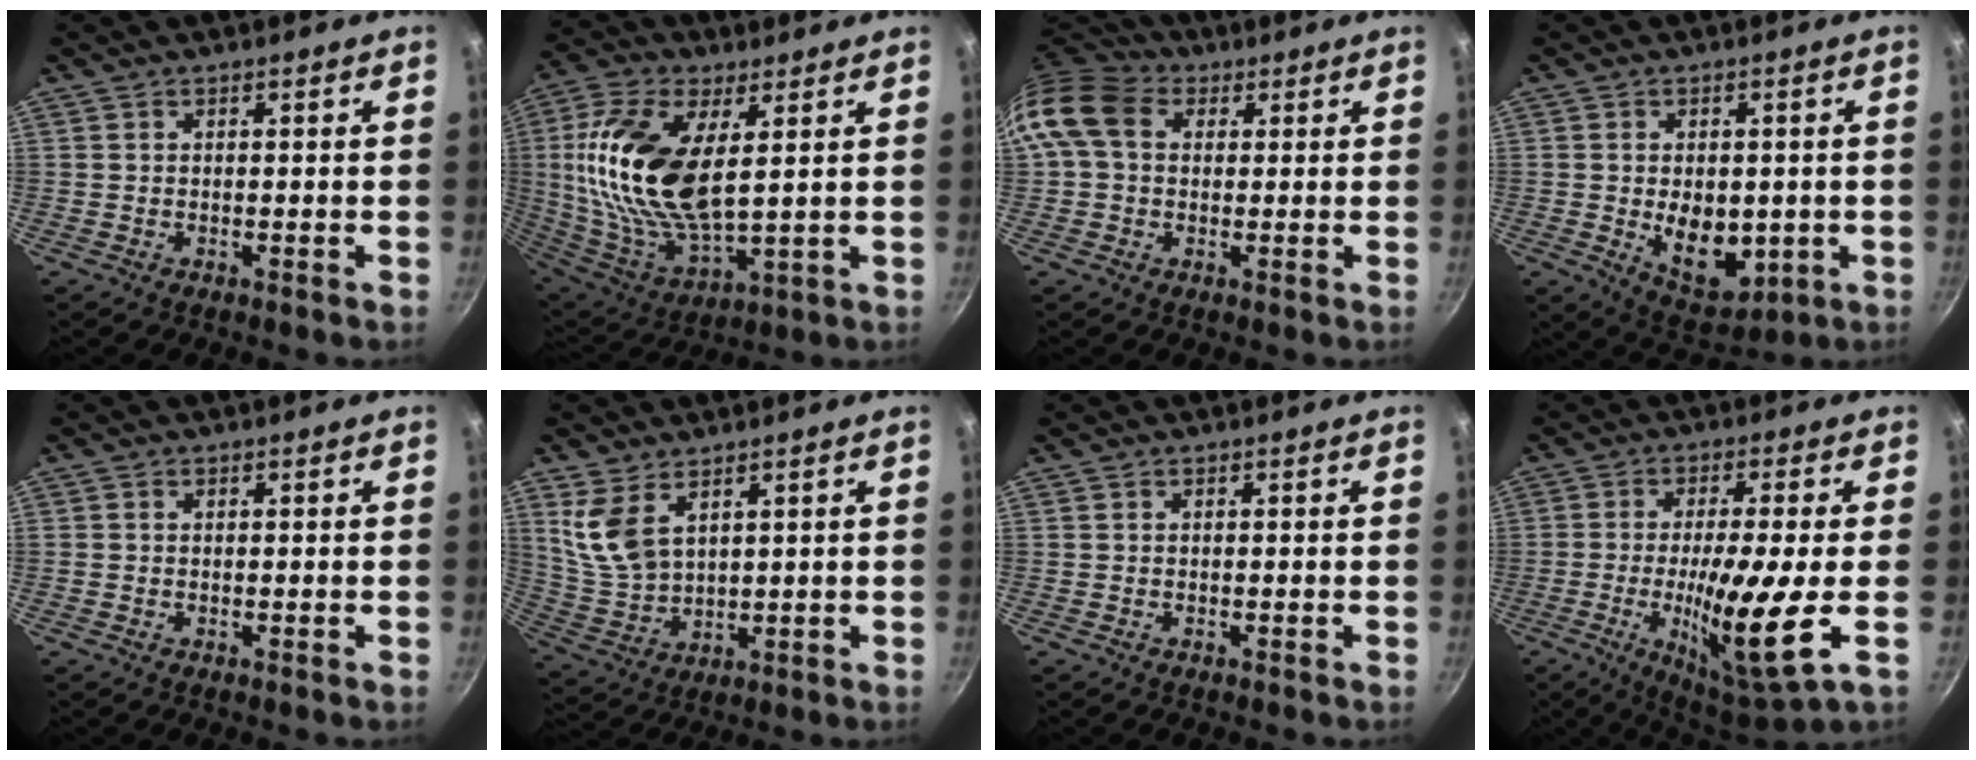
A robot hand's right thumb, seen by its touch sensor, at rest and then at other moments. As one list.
[{"total": 21.1, "force": [4.2, 10.3, 17.9], "torque": [-0.362, -0.020, 0.082]}, {"total": 11.4, "force": [2.5, 8.8, 6.9], "torque": [-0.120, 0.019, 0.028]}, {"total": 10.6, "force": [-1.2, 6.9, 7.9], "torque": [-0.086, -0.016, 0.002]}, {"total": 0.5, "force": [0.2, 0.5, 0.2], "torque": [-0.001, 0.003, 0.001]}, {"total": 8.7, "force": [4.4, 4.9, 5.7], "torque": [-0.107, -0.029, 0.104]}, {"total": 0.0}, {"total": 15.8, "force": [-3.2, 1.8, 15.4], "torque": [-0.269, -0.010, -0.052]}]